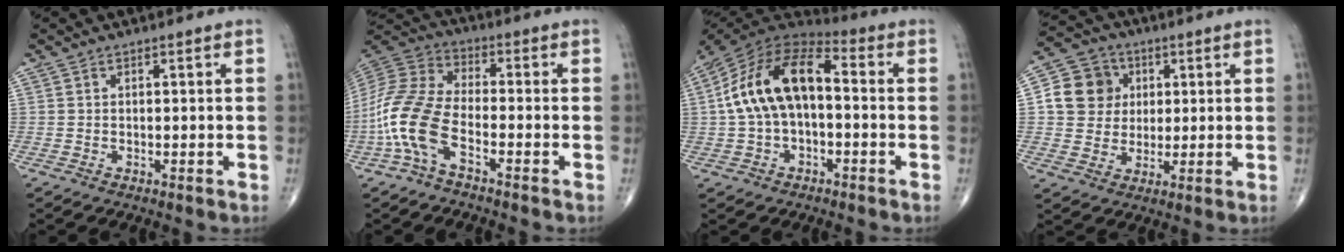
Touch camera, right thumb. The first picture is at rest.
{"total": 13.5, "force": [-5.2, 6.0, 10.9], "torque": [-0.248, 0.034, -0.111]}
{"total": 16.3, "force": [0.4, 9.1, 13.5], "torque": [-0.247, 0.046, -0.005]}
{"total": 10.1, "force": [2.0, 9.3, 3.5], "torque": [-0.033, 0.003, 0.029]}